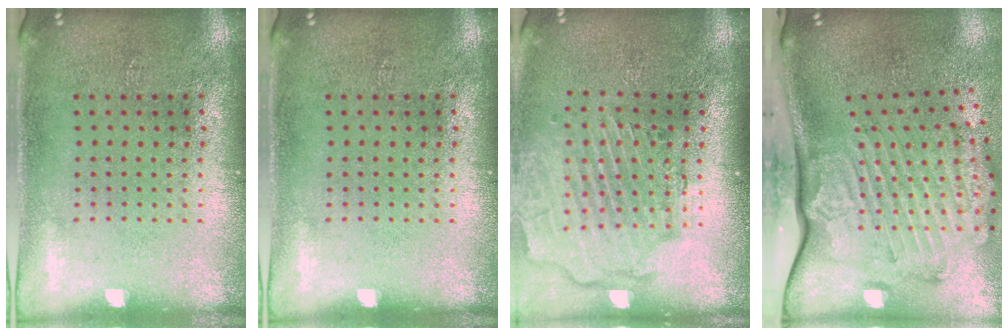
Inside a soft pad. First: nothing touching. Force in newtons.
{"total": 0.0}
{"total": 2.7, "press": 2.2, "slide": 1.5}
{"total": 3.6, "press": 2.5, "slide": 2.6}